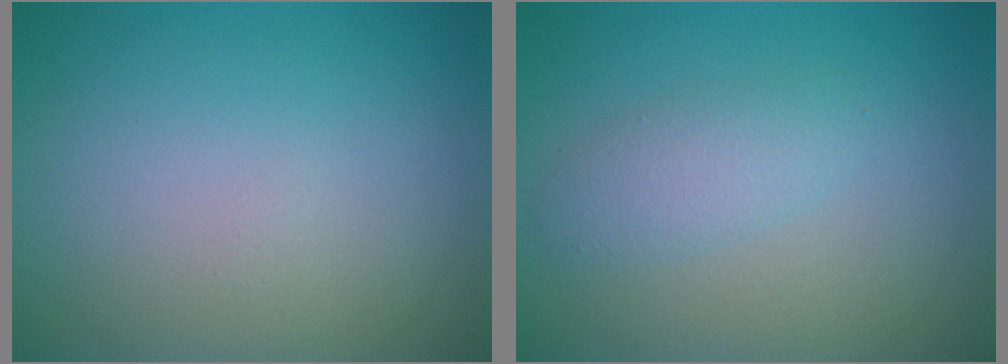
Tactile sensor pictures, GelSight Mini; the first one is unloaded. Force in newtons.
{"total": 2.2, "press": 2.2, "slide": 0.1}